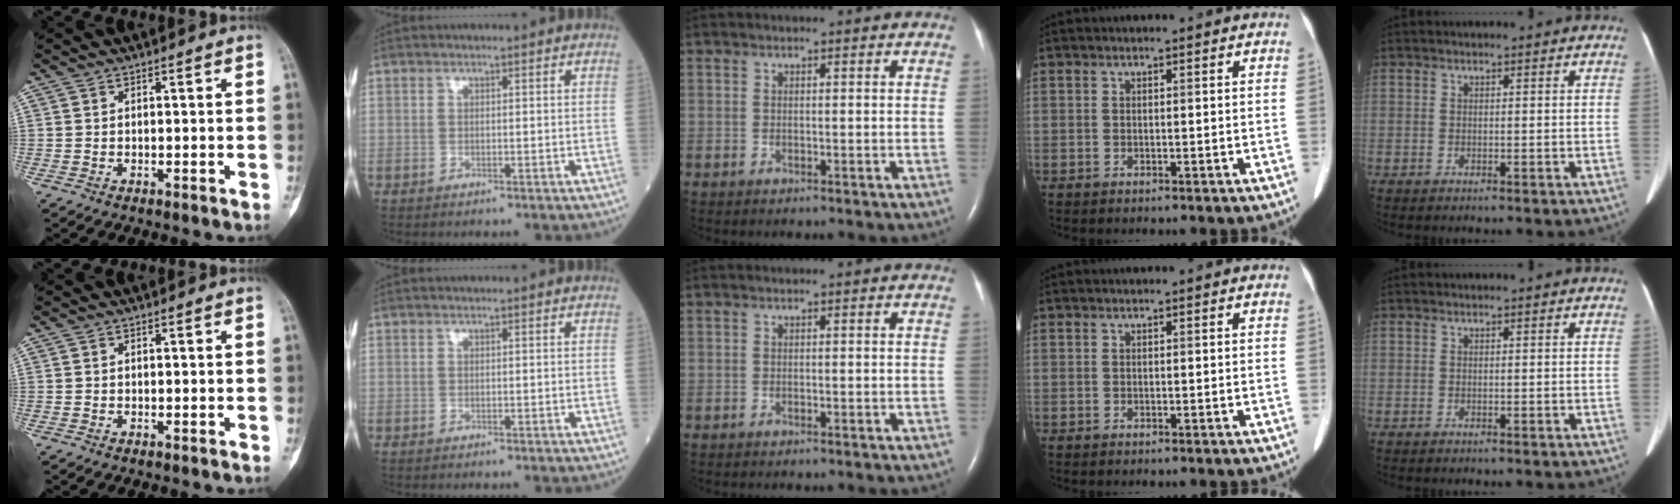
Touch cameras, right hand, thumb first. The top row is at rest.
{}